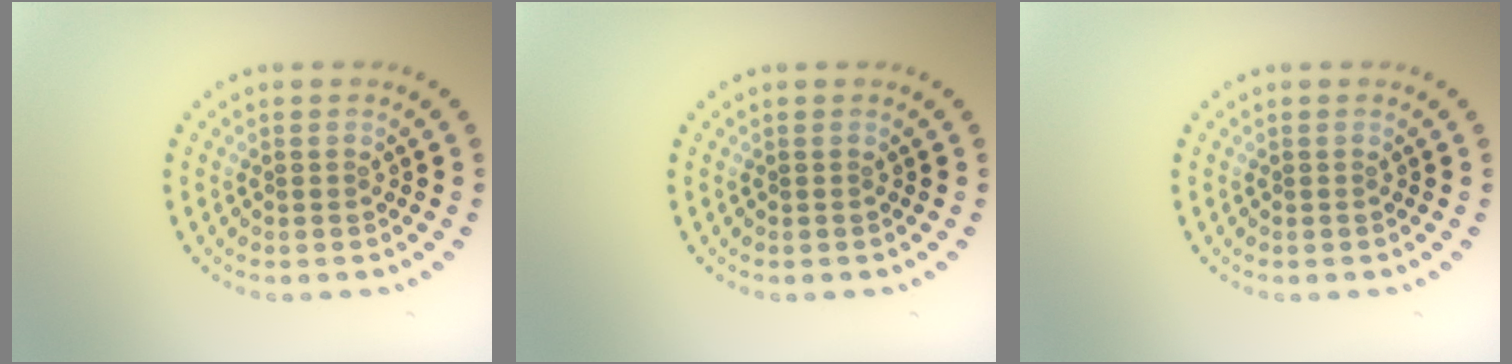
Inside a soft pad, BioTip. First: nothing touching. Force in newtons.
{"total": 0.0}
{"total": 0.0}